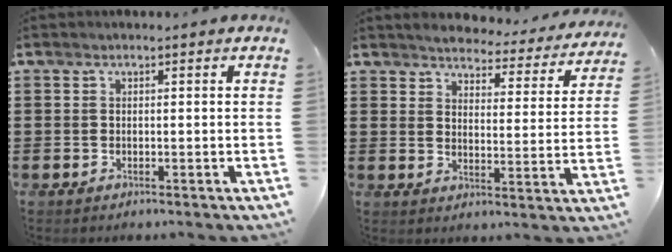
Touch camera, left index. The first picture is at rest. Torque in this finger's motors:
{"motor_torque": [1.07, -1.06, 0.18, 0.03]}